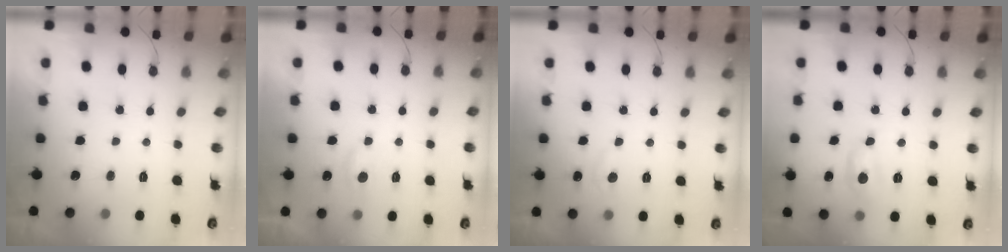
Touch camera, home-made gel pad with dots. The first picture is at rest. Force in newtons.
{"total": 4.6, "press": 4.5, "slide": 0.6}
{"total": 5.3, "press": 5.2, "slide": 0.8}
{"total": 8.3, "press": 8.3, "slide": 0.6}